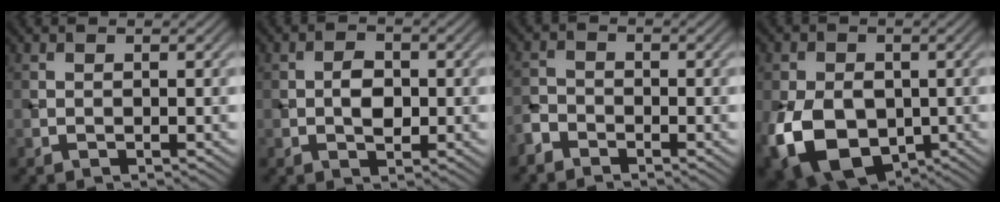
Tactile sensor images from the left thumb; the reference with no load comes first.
{"total": 2.9, "force": [-0.3, 1.8, 2.2], "torque": [-0.038, 0.002, -0.008]}
{"total": 2.4, "force": [-2.1, 1.1, 0.6], "torque": [-0.013, -0.003, -0.055]}
{"total": 13.0, "force": [-4.0, 9.1, 8.5], "torque": [-0.159, -0.024, -0.067]}